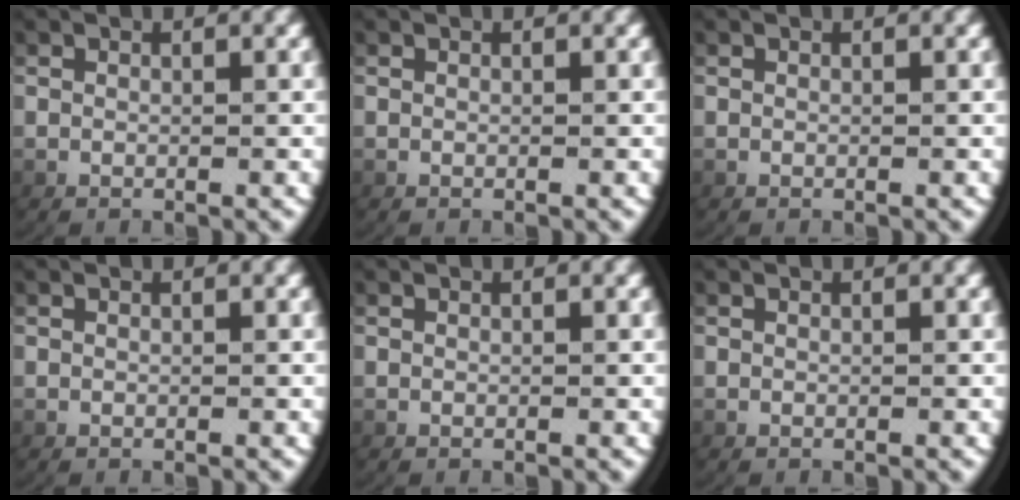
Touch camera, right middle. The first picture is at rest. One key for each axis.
{"total": 0.0}
{"total": 0.0}
{"total": 0.0}
{"total": 0.0}
{"total": 0.0}